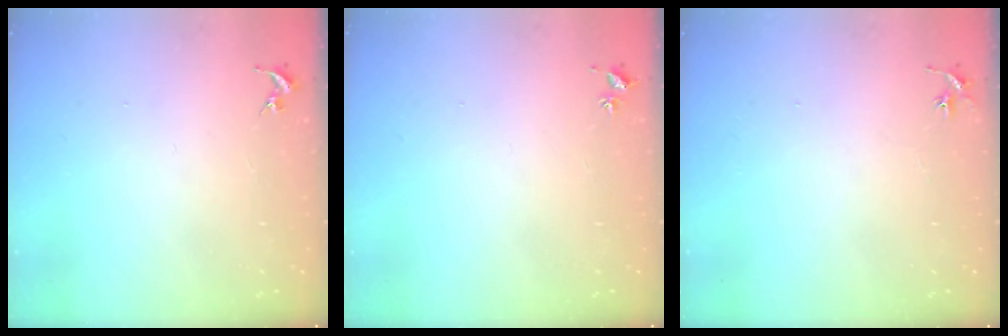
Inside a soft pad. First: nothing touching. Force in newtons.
{"total": 2.0, "press": 2.0, "slide": 0.3}
{"total": 2.9, "press": 2.9, "slide": 0.3}